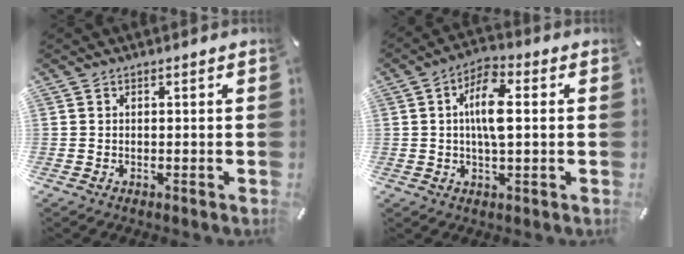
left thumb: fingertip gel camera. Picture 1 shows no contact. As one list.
[{"total": 9.3, "force": [1.1, 3.8, 8.5], "torque": [-0.164, 0.004, 0.014]}]